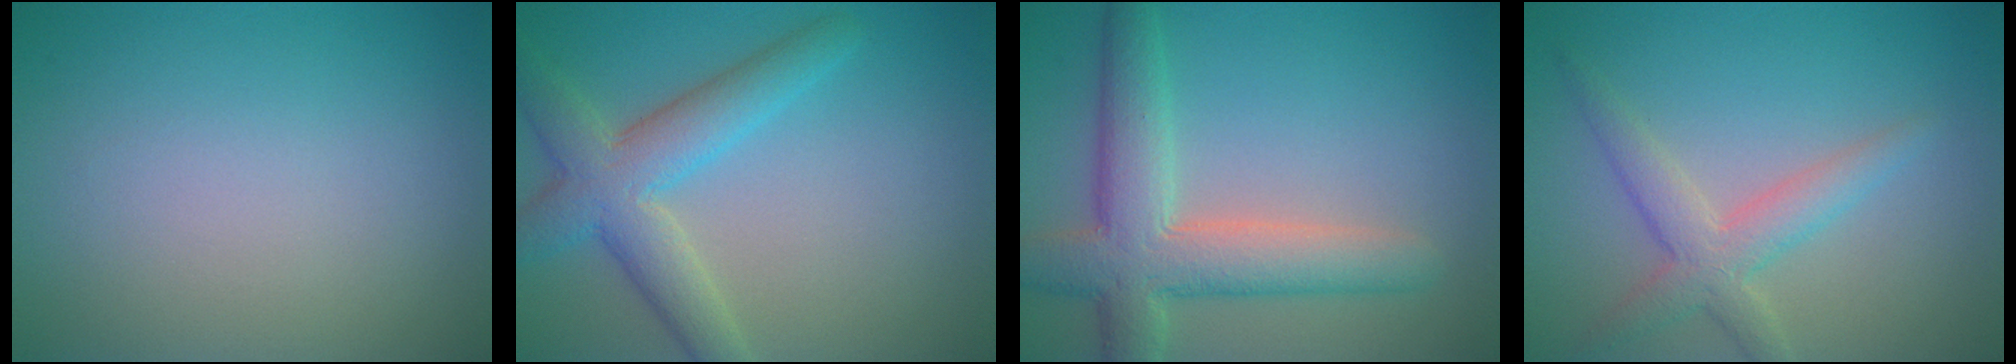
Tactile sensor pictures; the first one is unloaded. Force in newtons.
{"total": 5.5, "press": 5.5, "slide": 0.4}
{"total": 6.9, "press": 6.9, "slide": 0.7}
{"total": 3.4, "press": 3.4, "slide": 0.1}